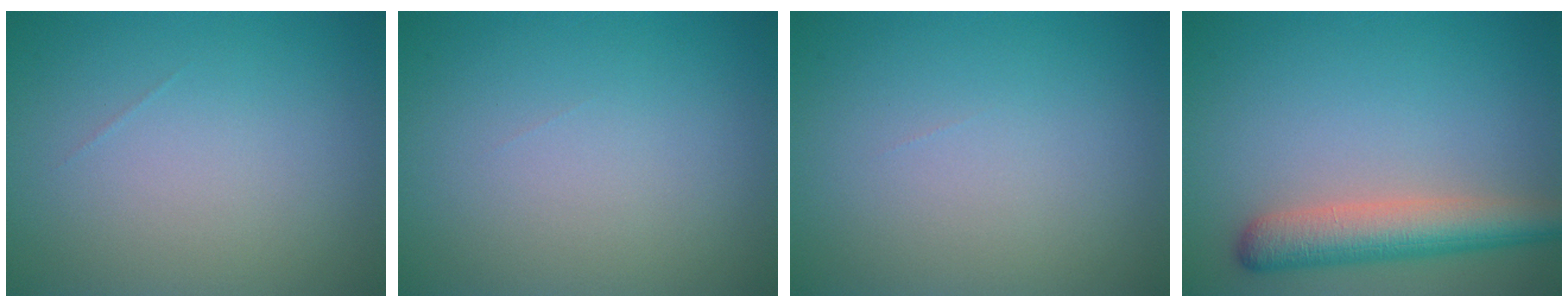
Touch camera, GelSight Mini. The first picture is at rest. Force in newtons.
{"total": 0.0}
{"total": 0.0}
{"total": 5.1, "press": 5.1, "slide": 0.3}